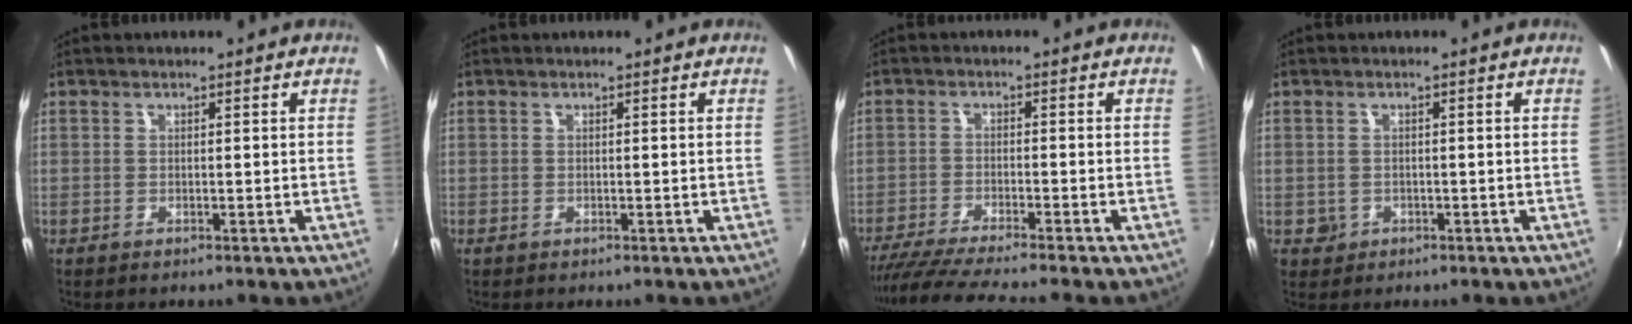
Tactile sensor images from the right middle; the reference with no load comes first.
{"total": 0.0}
{"total": 10.8, "force": [-9.5, -1.0, 5.2], "torque": [-0.116, -0.031, -0.164]}
{"total": 2.0, "force": [-0.5, 1.9, 0.4], "torque": [-0.011, -0.003, -0.005]}